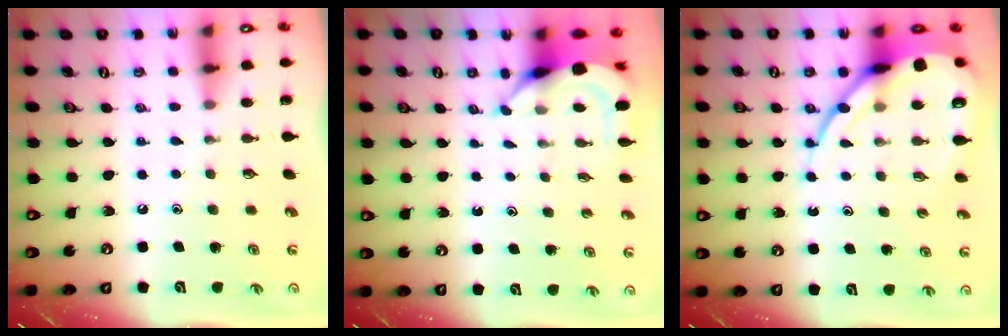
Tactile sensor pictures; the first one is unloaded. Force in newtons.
{"total": 4.5, "press": 4.5, "slide": 0.2}
{"total": 13.4, "press": 13.3, "slide": 1.4}